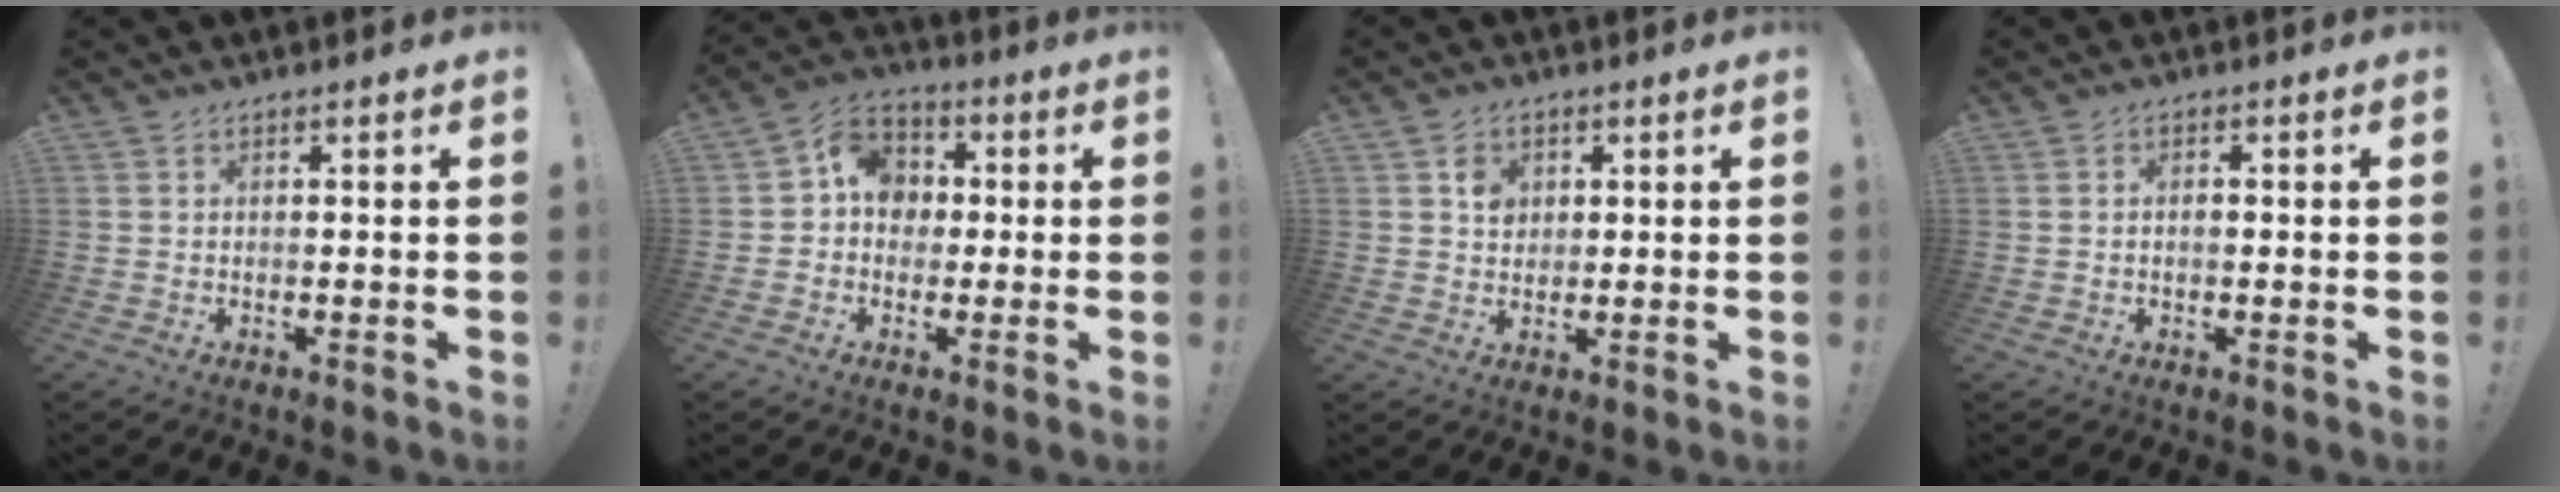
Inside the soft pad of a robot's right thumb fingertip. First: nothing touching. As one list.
[{"total": 10.0, "force": [0.4, 9.0, 4.4], "torque": [-0.056, 0.015, 0.013]}, {"total": 4.3, "force": [1.4, 3.7, 1.7], "torque": [-0.013, -0.006, 0.022]}, {"total": 1.1, "force": [-0.3, 0.8, 0.7], "torque": [-0.008, 0.004, -0.006]}]